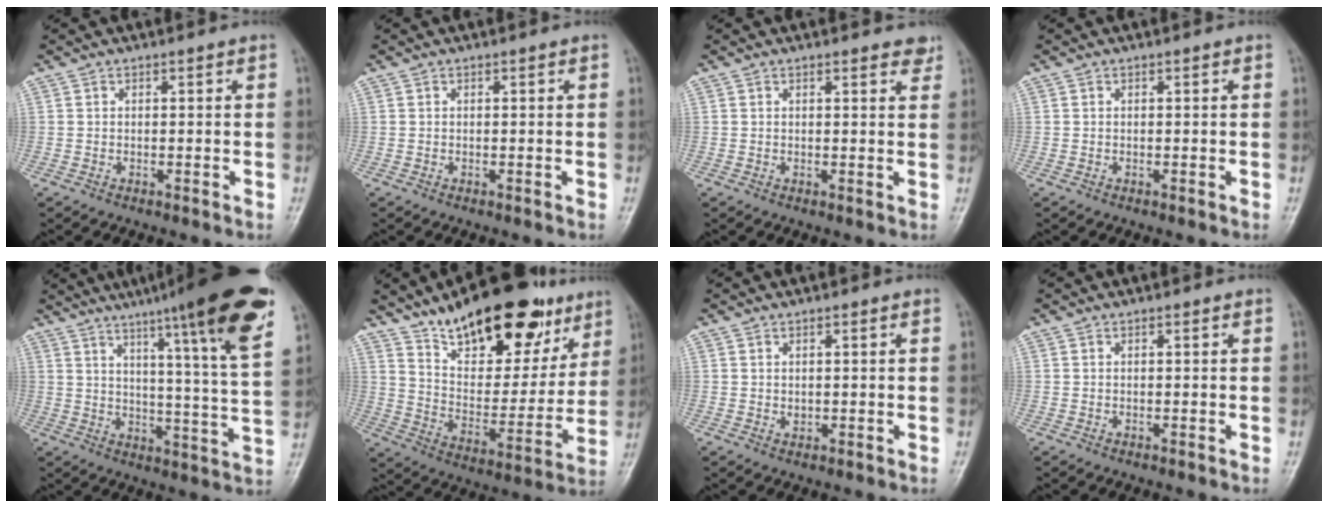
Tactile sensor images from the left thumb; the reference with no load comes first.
{"total": 0.0}
{"total": 3.1, "force": [2.6, 1.1, 1.4], "torque": [0.000, -0.009, 0.022]}
{"total": 0.0}
{"total": 22.8, "force": [14.4, 1.1, 17.6], "torque": [-0.237, -0.055, 0.193]}
{"total": 26.4, "force": [17.1, 11.5, 16.4], "torque": [-0.209, -0.061, 0.271]}
{"total": 1.3, "force": [0.4, 0.8, 0.9], "torque": [-0.009, -0.004, 0.010]}
{"total": 0.0}